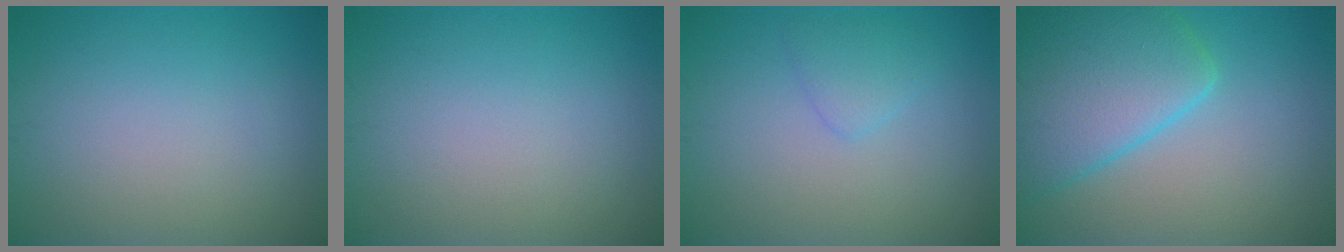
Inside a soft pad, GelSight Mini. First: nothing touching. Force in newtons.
{"total": 0.0}
{"total": 1.6, "press": 1.6, "slide": 0.1}
{"total": 8.4, "press": 8.3, "slide": 0.6}